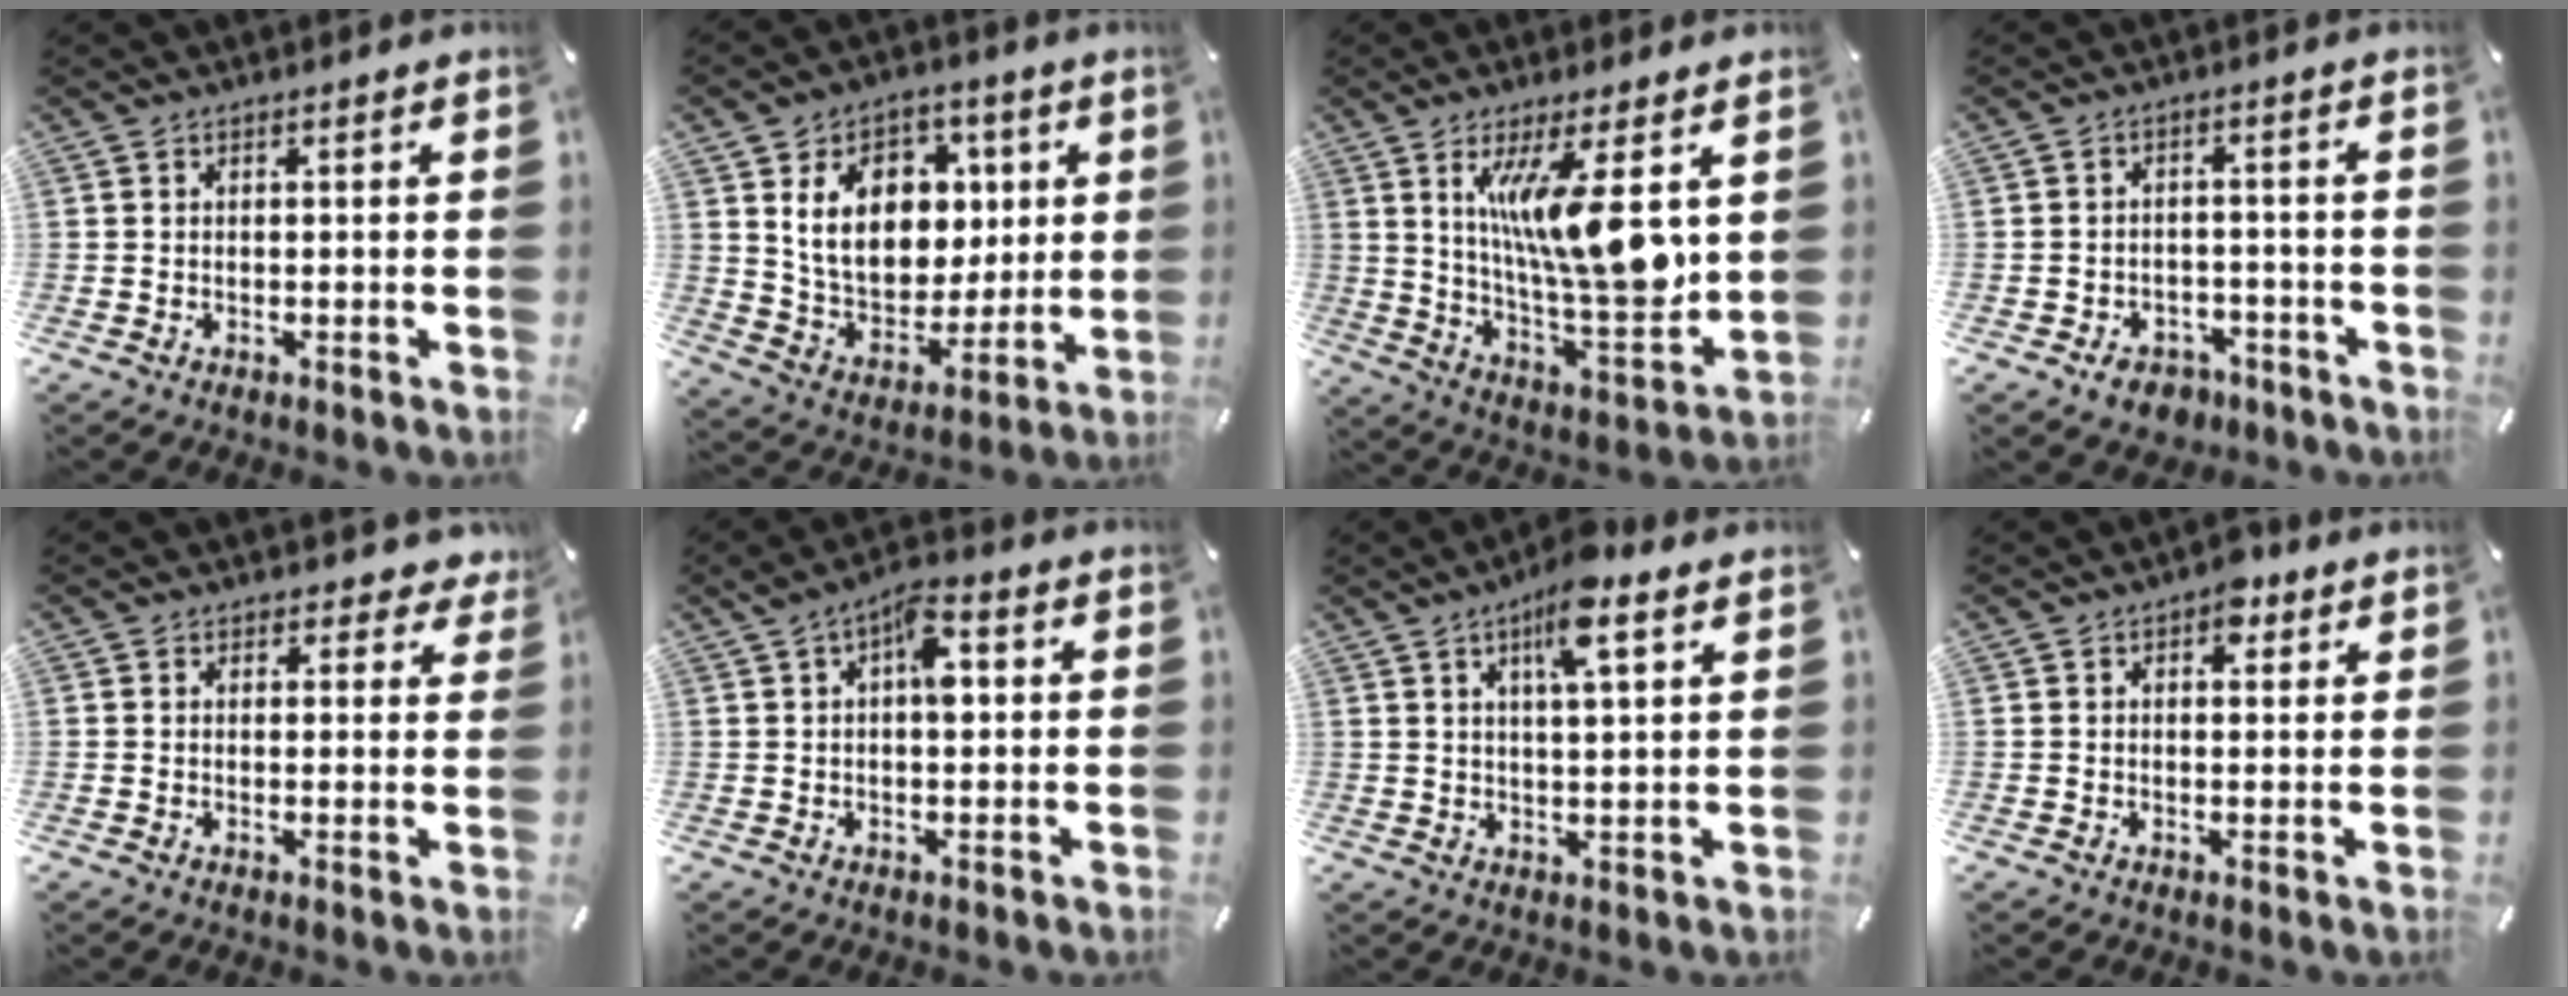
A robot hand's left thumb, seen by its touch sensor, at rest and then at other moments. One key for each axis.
{"total": 16.4, "fx": 5.0, "fy": 12.8, "fz": 8.9, "tx": -0.145, "ty": -0.009, "tz": 0.099}
{"total": 16.9, "fx": 6.1, "fy": 3.4, "fz": 15.4, "tx": -0.275, "ty": -0.041, "tz": 0.089}
{"total": 5.4, "fx": -3.4, "fy": 3.7, "fz": 2.0, "tx": -0.039, "ty": 0.017, "tz": -0.061}
{"total": 3.0, "fx": 1.9, "fy": 2.1, "fz": 0.8, "tx": 0.002, "ty": -0.009, "tz": 0.030}
{"total": 7.1, "fx": 1.5, "fy": 3.8, "fz": 5.9, "tx": -0.076, "ty": 0.001, "tz": 0.017}
{"total": 9.4, "fx": 5.5, "fy": 2.1, "fz": 7.3, "tx": -0.120, "ty": -0.010, "tz": 0.090}
{"total": 4.4, "fx": 2.2, "fy": 2.7, "fz": 2.7, "tx": -0.020, "ty": -0.007, "tz": 0.028}